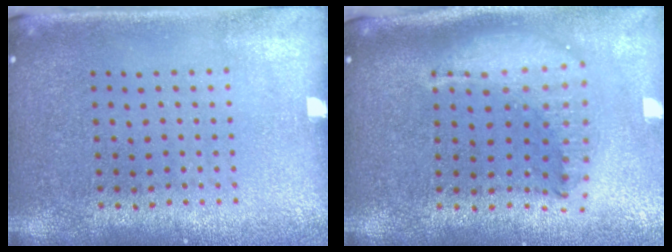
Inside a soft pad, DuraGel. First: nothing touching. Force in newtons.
{"total": 2.3, "press": 1.7, "slide": 1.5}